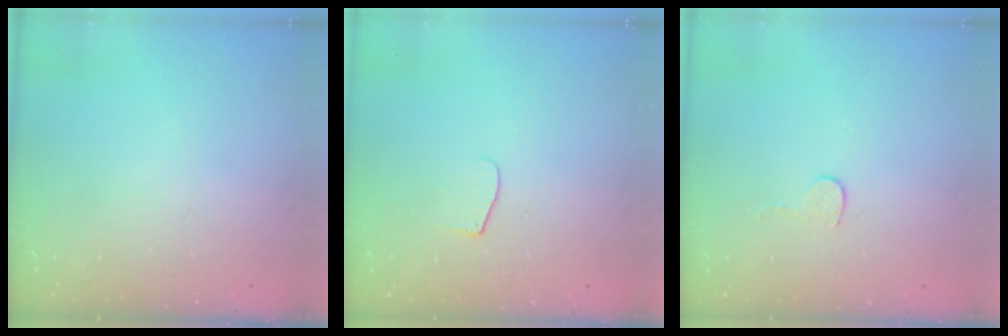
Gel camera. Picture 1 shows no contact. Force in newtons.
{"total": 6.2, "press": 6.2, "slide": 0.7}
{"total": 4.7, "press": 4.7, "slide": 0.4}